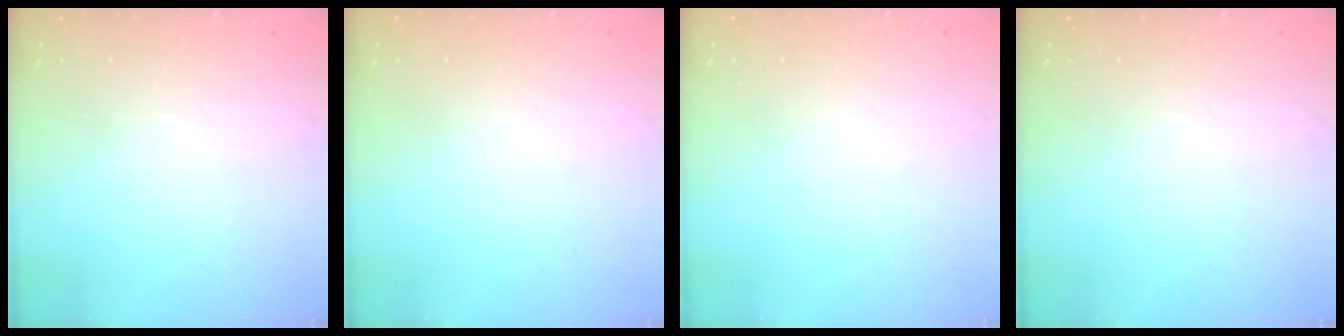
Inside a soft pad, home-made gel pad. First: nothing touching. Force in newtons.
{"total": 0.0}
{"total": 0.0}
{"total": 0.0}